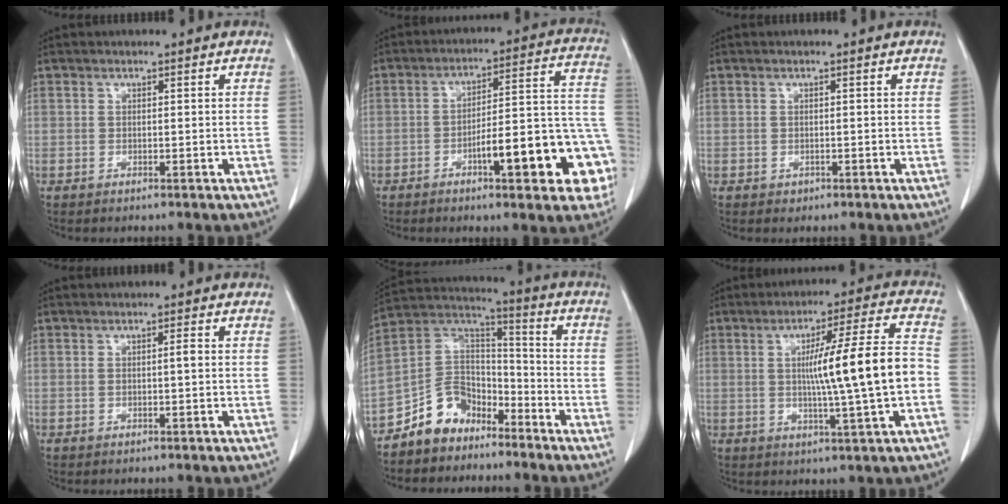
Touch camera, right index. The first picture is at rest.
{"total": 16.8, "force": [-6.2, 3.3, 15.3], "torque": [-0.141, 0.042, -0.075]}
{"total": 0.8, "force": [-0.2, 0.7, 0.1], "torque": [-0.003, 0.003, -0.001]}
{"total": 1.3, "force": [0.0, 0.1, 1.3], "torque": [-0.023, 0.002, 0.001]}
{"total": 10.2, "force": [-7.1, 6.8, 2.5], "torque": [-0.049, 0.054, -0.136]}
{"total": 12.9, "force": [-0.8, -0.6, 12.8], "torque": [-0.203, 0.006, -0.013]}